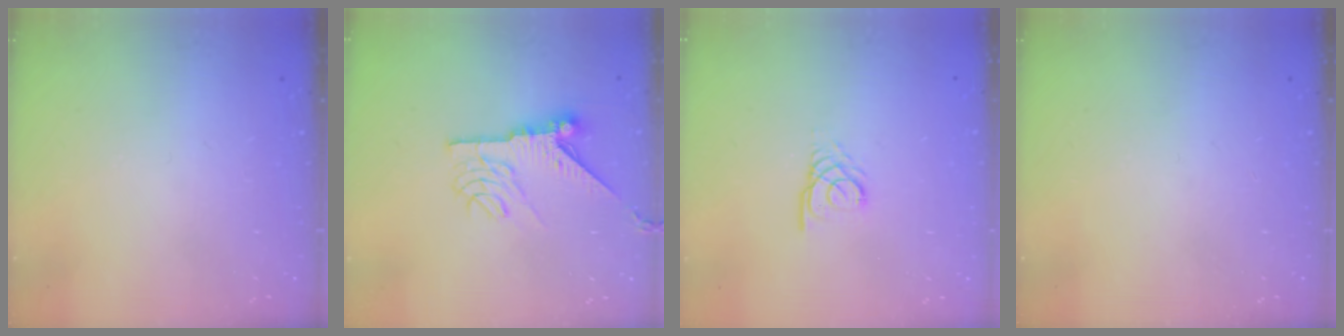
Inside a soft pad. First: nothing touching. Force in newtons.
{"total": 10.5, "press": 10.5, "slide": 0.4}
{"total": 2.4, "press": 2.4, "slide": 0.1}
{"total": 0.0}